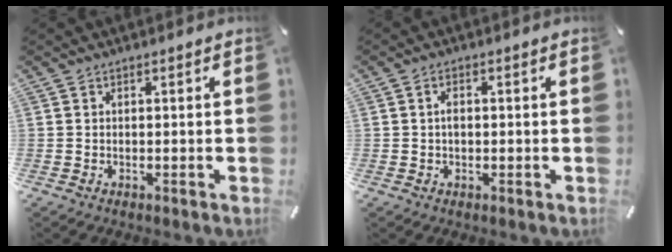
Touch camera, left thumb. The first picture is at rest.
{"total": 1.9, "force": [0.1, 1.2, 1.5], "torque": [-0.031, 0.003, 0.001]}